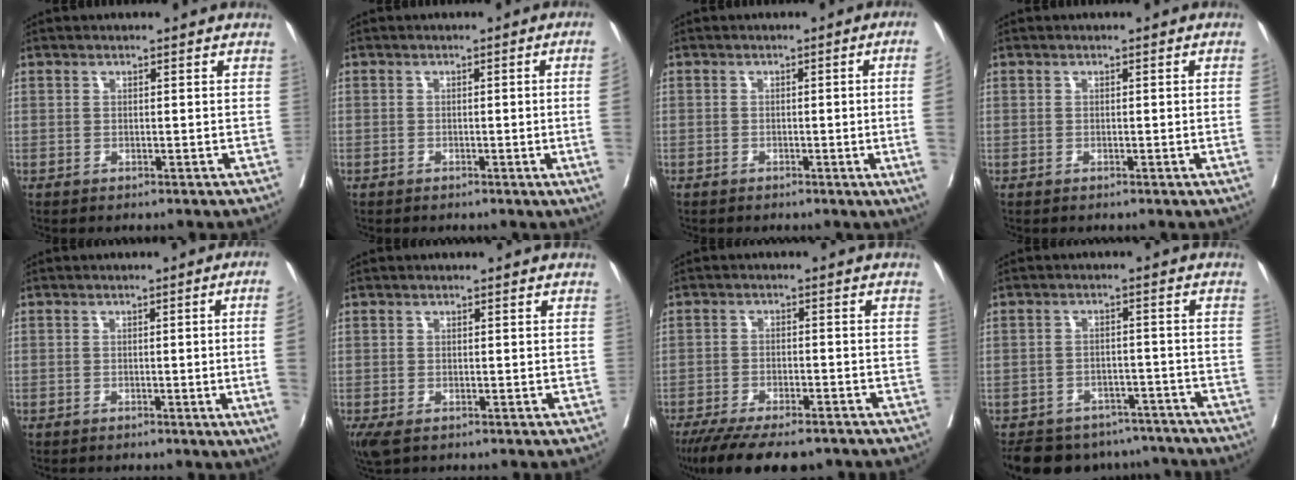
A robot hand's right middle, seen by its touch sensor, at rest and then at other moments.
{"total": 3.9, "force": [-0.7, -1.3, 3.6], "torque": [-0.036, -0.007, -0.010]}
{"total": 5.9, "force": [-1.0, -1.7, 5.5], "torque": [-0.050, -0.010, -0.017]}
{"total": 0.9, "force": [-0.1, -0.2, 0.8], "torque": [-0.009, 0.000, 0.002]}
{"total": 6.7, "force": [-1.1, -1.9, 6.3], "torque": [-0.056, -0.012, -0.019]}
{"total": 3.7, "force": [-2.3, 1.8, 2.4], "torque": [-0.051, -0.015, -0.038]}
{"total": 13.8, "force": [-11.0, 4.0, 7.3], "torque": [-0.137, -0.023, -0.165]}
{"total": 13.4, "force": [-11.6, 6.1, 3.0], "torque": [-0.049, 0.015, -0.145]}